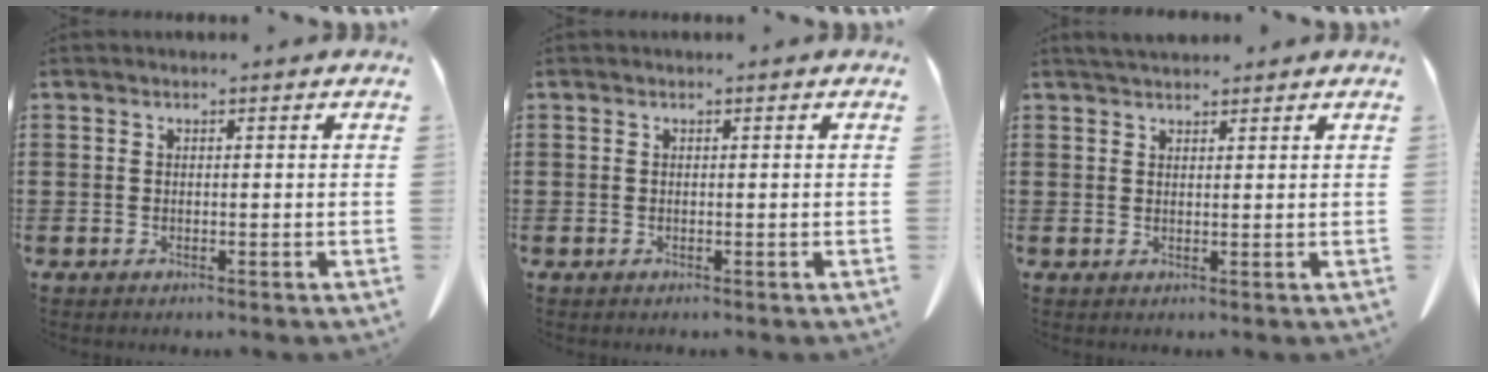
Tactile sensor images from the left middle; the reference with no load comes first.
{"total": 0.0}
{"total": 2.2, "force": [2.1, 0.5, 0.6], "torque": [-0.017, -0.002, 0.041]}